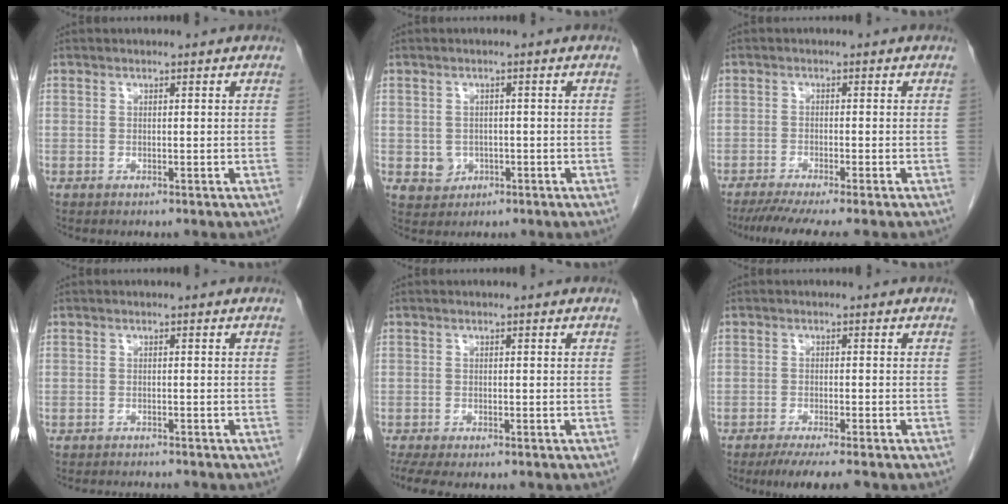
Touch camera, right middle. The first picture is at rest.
{"total": 2.9, "force": [-0.6, 2.7, 0.9], "torque": [-0.008, 0.004, 0.002]}
{"total": 7.9, "force": [-6.6, -0.4, 4.4], "torque": [-0.053, -0.021, -0.104]}
{"total": 4.1, "force": [-3.9, 0.5, 1.2], "torque": [-0.012, -0.008, -0.054]}
{"total": 5.3, "force": [-4.1, 1.4, 3.0], "torque": [-0.051, -0.012, -0.066]}
{"total": 6.3, "force": [-5.0, 0.2, 3.8], "torque": [-0.048, -0.012, -0.077]}